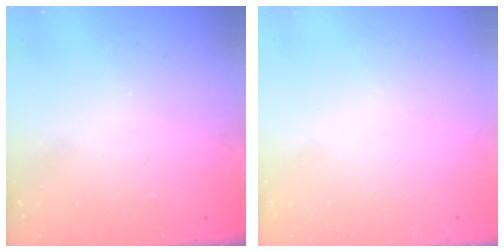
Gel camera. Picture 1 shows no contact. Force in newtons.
{"total": 1.5, "press": 1.5, "slide": 0.1}